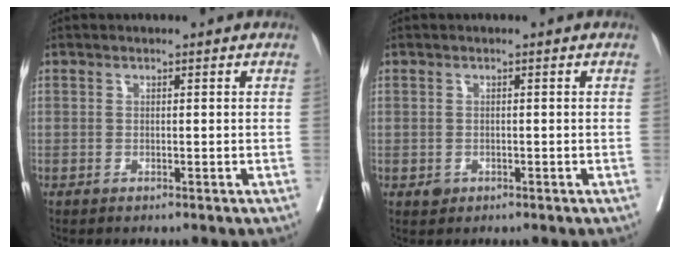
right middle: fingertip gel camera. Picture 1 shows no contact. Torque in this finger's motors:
{"motor_torque": [0.20, -0.23, 0.00, 0.00]}